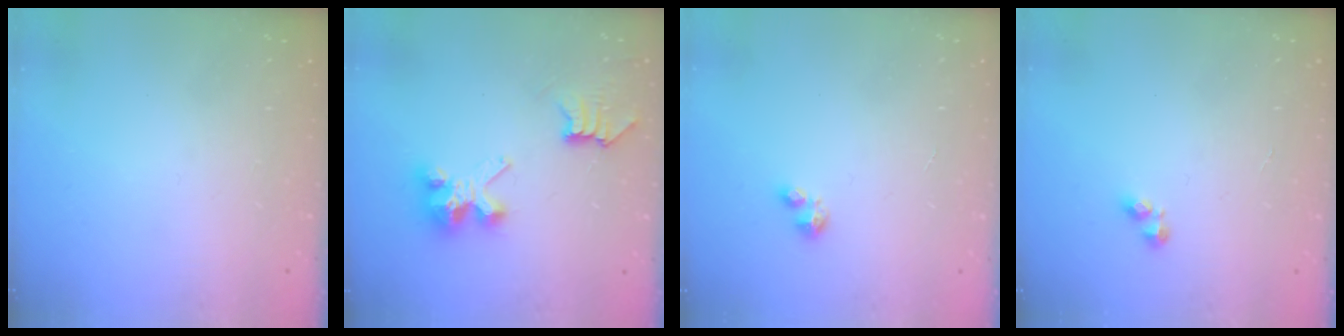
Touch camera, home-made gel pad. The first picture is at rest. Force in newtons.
{"total": 7.5, "press": 7.5, "slide": 0.1}
{"total": 2.0, "press": 2.0, "slide": 0.2}
{"total": 1.8, "press": 1.7, "slide": 0.3}